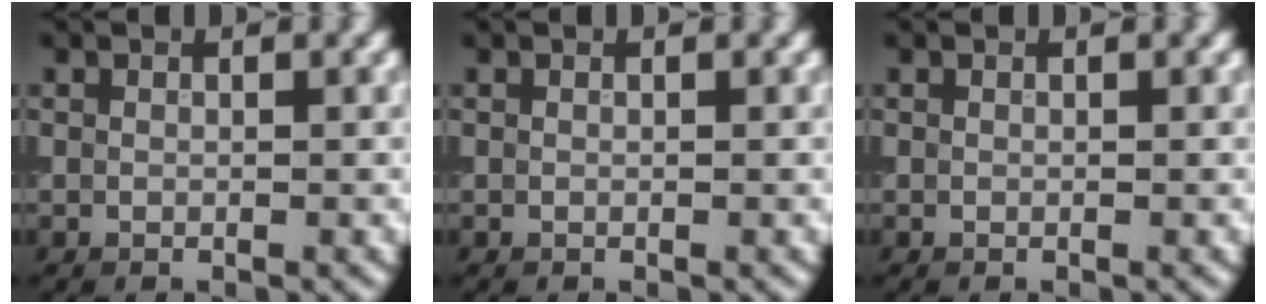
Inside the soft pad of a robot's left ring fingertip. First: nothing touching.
{"total": 0.0}
{"total": 0.0}